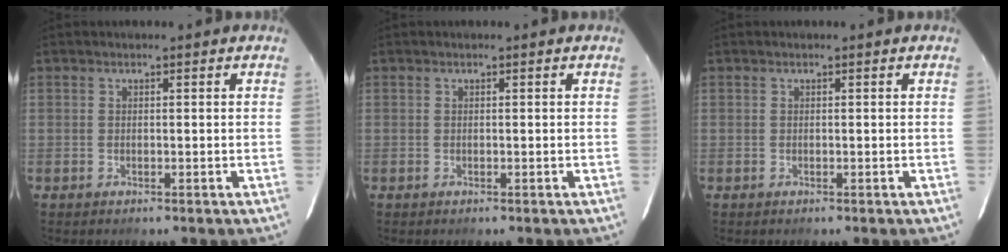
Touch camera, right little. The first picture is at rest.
{"total": 0.0}
{"total": 0.0}